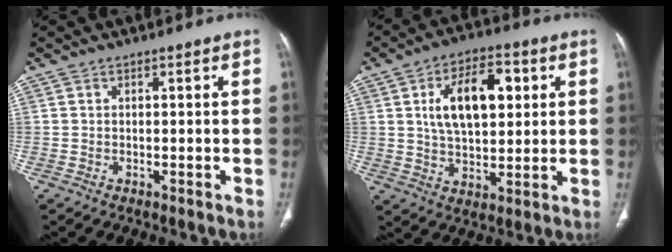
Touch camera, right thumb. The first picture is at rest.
{"total": 14.2, "force": [3.6, 7.7, 11.3], "torque": [-0.163, 0.003, 0.061]}